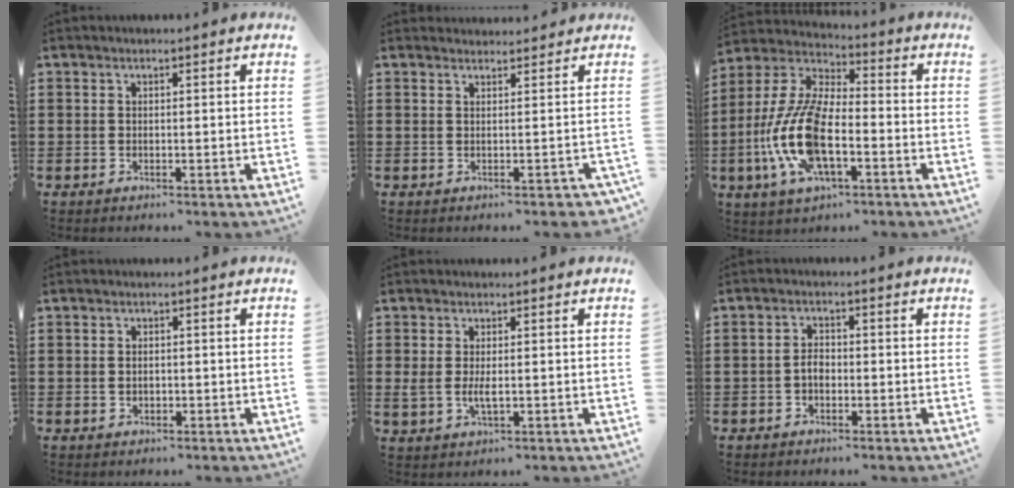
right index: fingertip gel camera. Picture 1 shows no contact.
{"total": 1.1, "force": [1.0, 0.2, -0.1], "torque": [-0.002, 0.002, 0.022]}
{"total": 13.6, "force": [-3.9, 5.8, 11.6], "torque": [-0.283, -0.014, -0.080]}
{"total": 1.3, "force": [-0.1, 0.9, 0.9], "torque": [-0.019, 0.007, -0.004]}
{"total": 3.2, "force": [-0.1, 1.4, 2.8], "torque": [-0.069, -0.003, -0.007]}
{"total": 2.2, "force": [-0.6, 1.3, 1.7], "torque": [-0.040, 0.001, -0.015]}